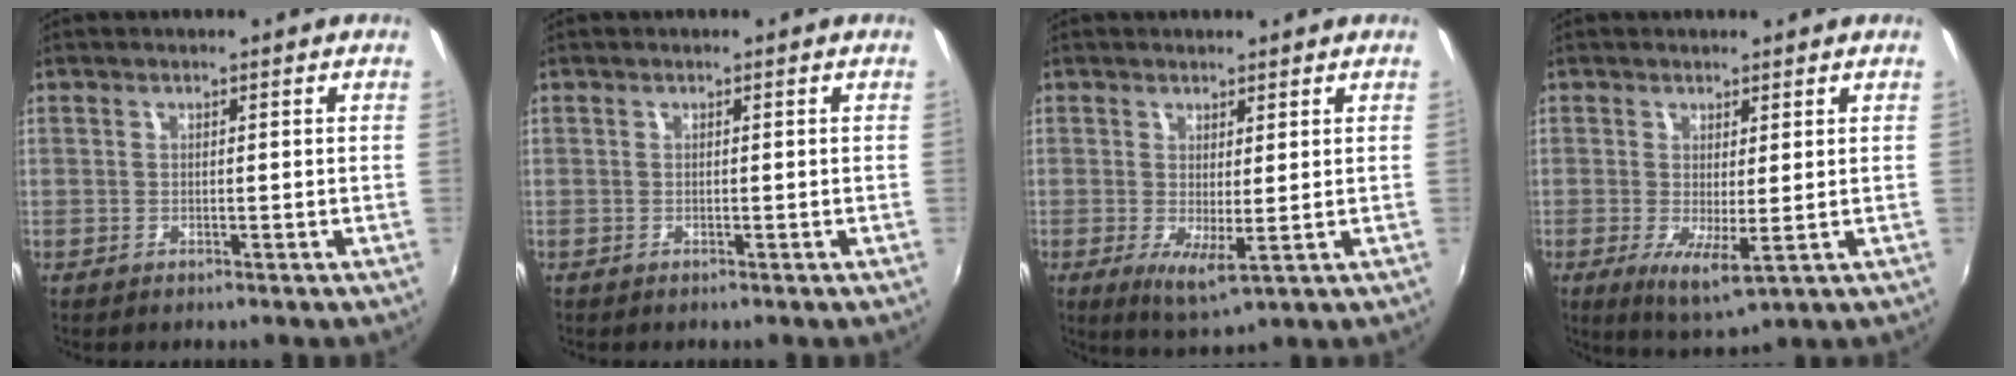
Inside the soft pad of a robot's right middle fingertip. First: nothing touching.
{"total": 0.0}
{"total": 4.4, "force": [0.4, 0.8, 4.3], "torque": [-0.072, -0.012, 0.011]}
{"total": 5.2, "force": [-0.3, 1.1, 5.0], "torque": [-0.088, -0.016, 0.000]}